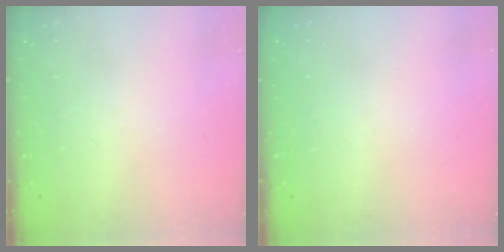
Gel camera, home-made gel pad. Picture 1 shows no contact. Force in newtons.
{"total": 0.0}